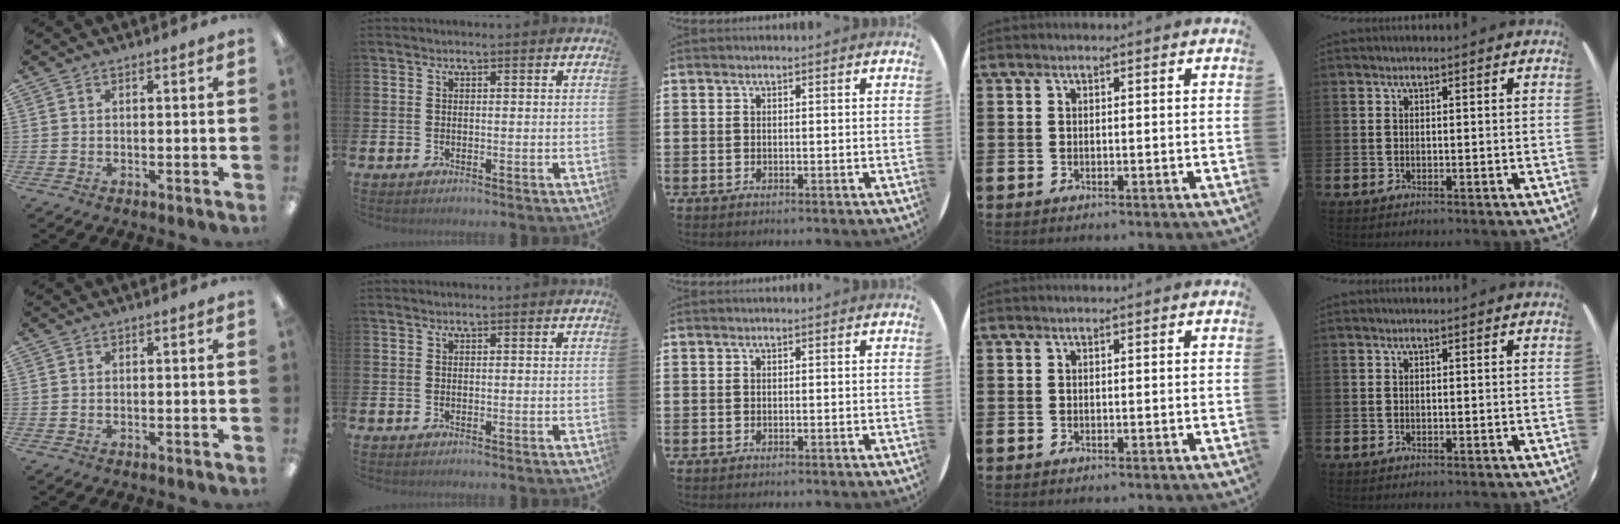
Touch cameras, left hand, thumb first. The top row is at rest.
{}